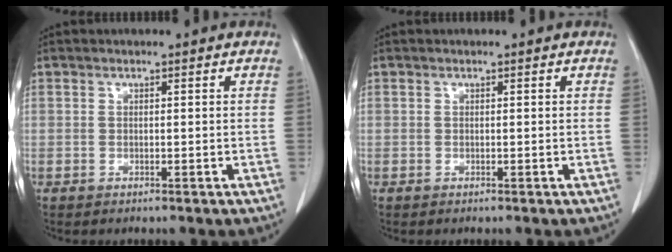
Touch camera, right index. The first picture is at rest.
{"total": 0.0}